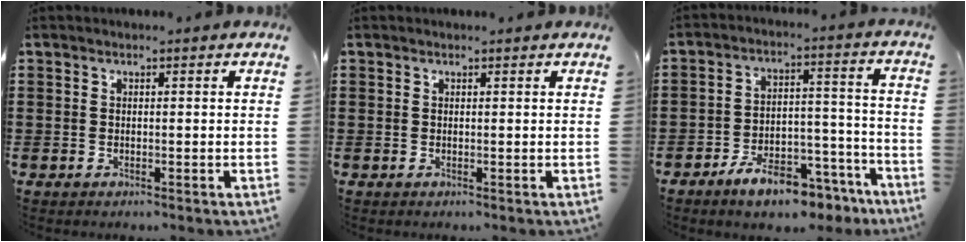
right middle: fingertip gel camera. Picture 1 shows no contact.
{"total": 0.0}
{"total": 8.6, "force": [-7.3, 2.5, 3.9], "torque": [-0.061, 0.030, -0.134]}